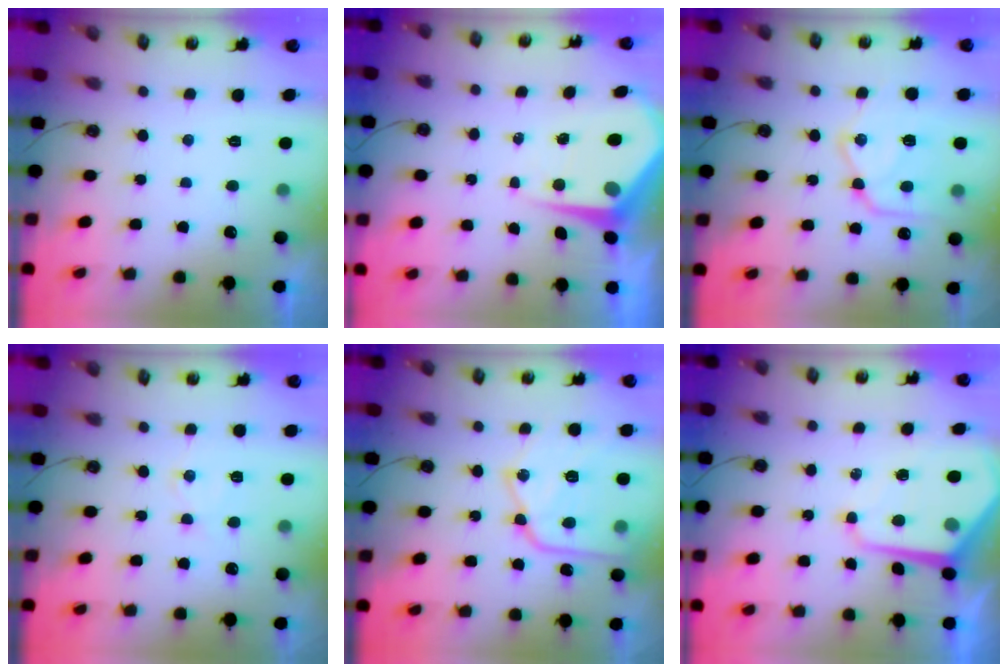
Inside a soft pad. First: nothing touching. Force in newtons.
{"total": 7.1, "press": 7.1, "slide": 0.7}
{"total": 16.9, "press": 16.9, "slide": 1.2}
{"total": 7.6, "press": 7.6, "slide": 0.6}
{"total": 18.3, "press": 18.3, "slide": 1.3}
{"total": 9.8, "press": 9.8, "slide": 0.8}